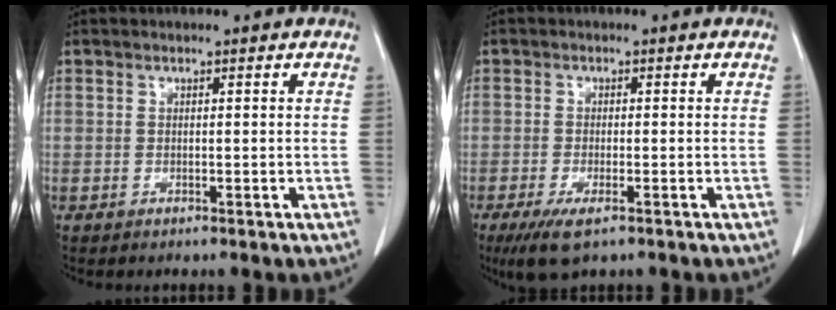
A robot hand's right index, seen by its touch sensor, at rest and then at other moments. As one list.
[{"total": 5.1, "force": [-3.1, 1.2, 3.9], "torque": [-0.076, -0.016, -0.047]}]